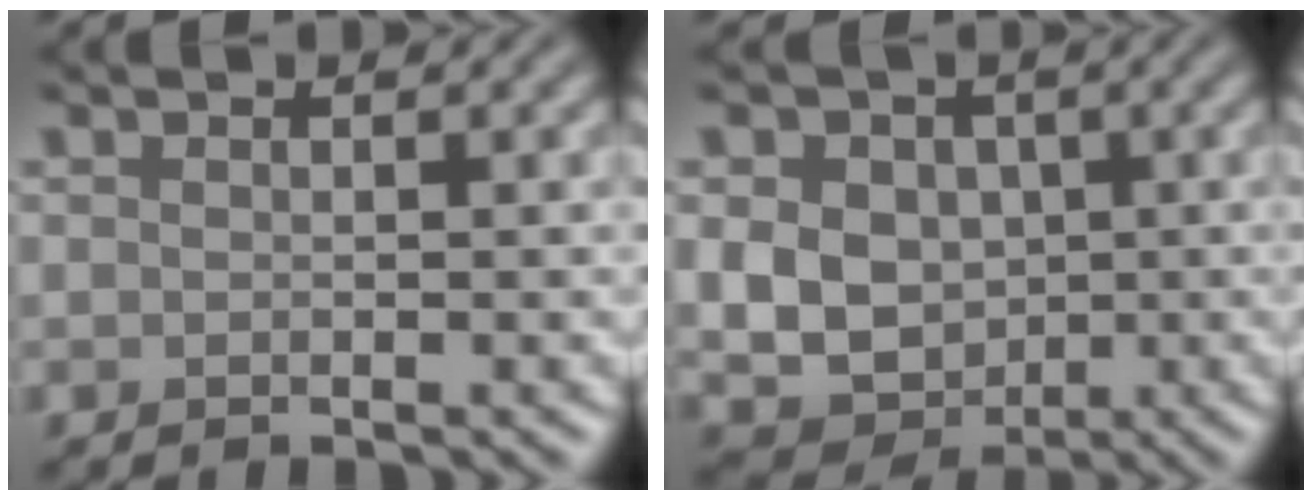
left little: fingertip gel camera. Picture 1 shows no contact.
{"total": 8.8, "force": [0.6, 7.5, 4.5], "torque": [-0.064, 0.012, -0.009]}